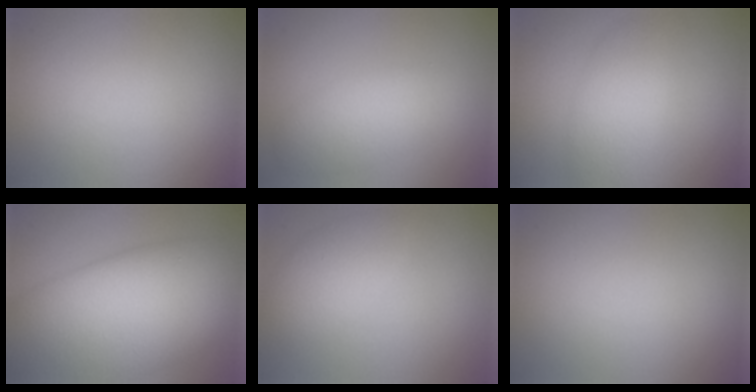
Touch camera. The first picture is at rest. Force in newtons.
{"total": 4.1, "press": 4.1, "slide": 0.2}
{"total": 3.4, "press": 3.4, "slide": 0.1}
{"total": 15.7, "press": 15.7, "slide": 0.8}
{"total": 3.3, "press": 3.3, "slide": 0.1}
{"total": 0.0}